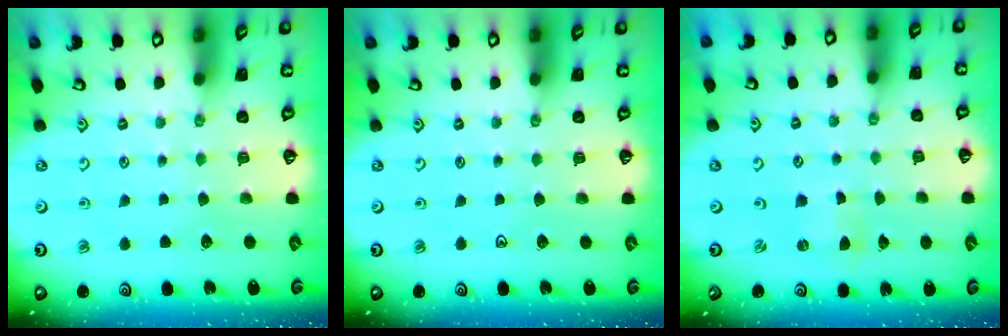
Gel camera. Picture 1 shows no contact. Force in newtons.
{"total": 0.0}
{"total": 0.7, "press": 0.6, "slide": 0.3}